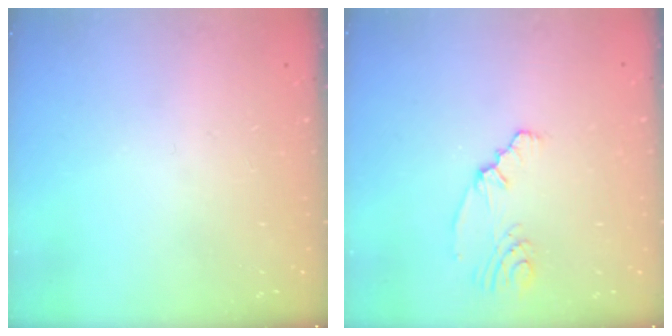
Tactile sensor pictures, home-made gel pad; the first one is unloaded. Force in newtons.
{"total": 2.9, "press": 2.1, "slide": 1.9}